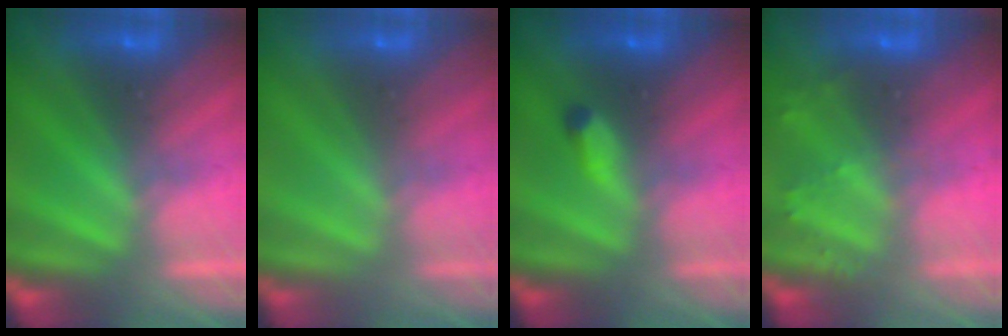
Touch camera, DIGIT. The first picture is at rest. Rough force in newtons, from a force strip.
{"total": 4.8}
{"total": 2.4}
{"total": 2.2}